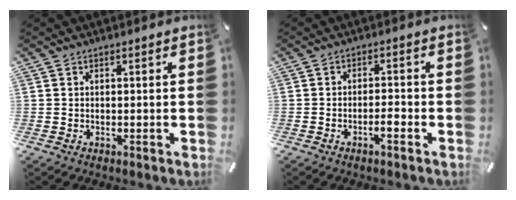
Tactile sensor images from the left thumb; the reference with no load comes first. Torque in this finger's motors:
{"motor_torque": [0.08, 0.69, 0.04, 0.10, 0.10]}